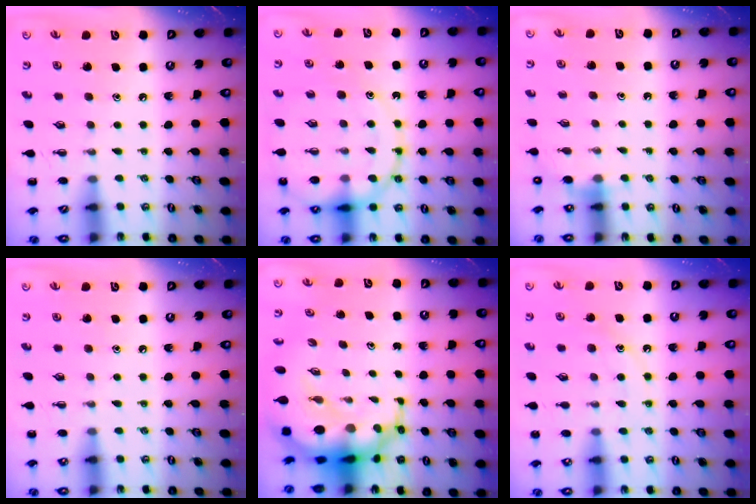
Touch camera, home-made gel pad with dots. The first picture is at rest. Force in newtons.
{"total": 18.6, "press": 18.2, "slide": 4.0}
{"total": 4.2, "press": 4.1, "slide": 1.0}
{"total": 5.7, "press": 5.5, "slide": 1.5}
{"total": 13.0, "press": 12.6, "slide": 3.4}
{"total": 11.5, "press": 11.4, "slide": 1.1}